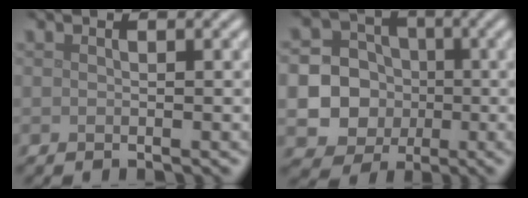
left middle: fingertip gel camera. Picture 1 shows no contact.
{"total": 12.2, "force": [-2.1, 11.6, 3.1], "torque": [-0.086, -0.007, -0.053]}